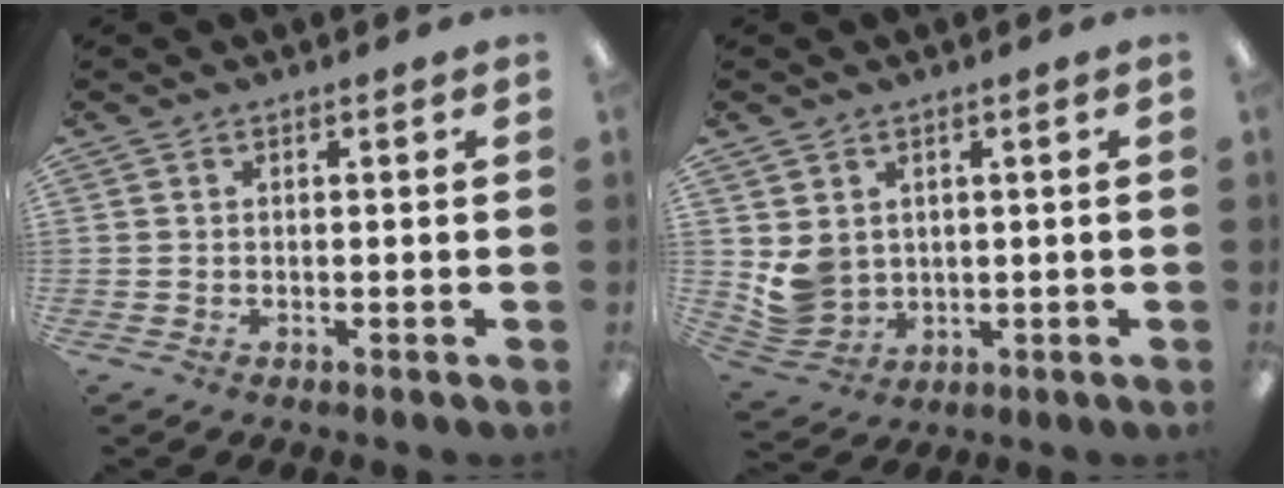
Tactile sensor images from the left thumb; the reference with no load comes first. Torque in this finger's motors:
{"motor_torque": [-0.13, 0.23, 0.31, -0.37, 0.08]}